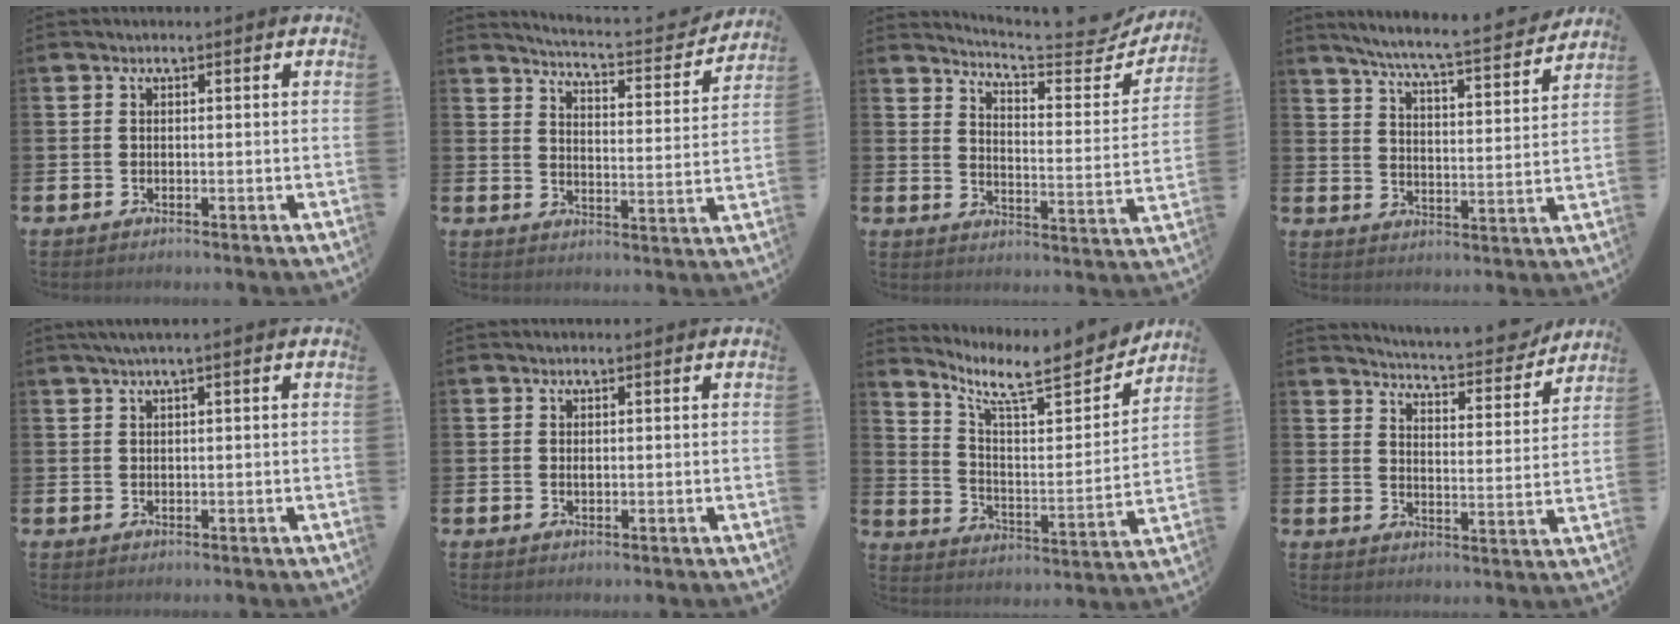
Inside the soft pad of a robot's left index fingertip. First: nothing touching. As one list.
[{"total": 4.7, "force": [4.6, 0.1, 0.8], "torque": [-0.032, -0.043, 0.072]}, {"total": 5.7, "force": [5.4, 0.5, 1.9], "torque": [-0.050, -0.051, 0.084]}, {"total": 6.9, "force": [6.4, -0.3, 2.6], "torque": [-0.068, -0.052, 0.105]}, {"total": 1.6, "force": [0.9, -0.1, 1.3], "torque": [-0.030, 0.004, 0.016]}, {"total": 0.5, "force": [0.2, 0.2, 0.4], "torque": [-0.007, 0.000, 0.002]}, {"total": 10.0, "force": [8.6, 2.4, 4.5], "torque": [-0.104, -0.065, 0.144]}, {"total": 5.5, "force": [5.4, 0.2, 0.9], "torque": [-0.036, -0.043, 0.090]}]